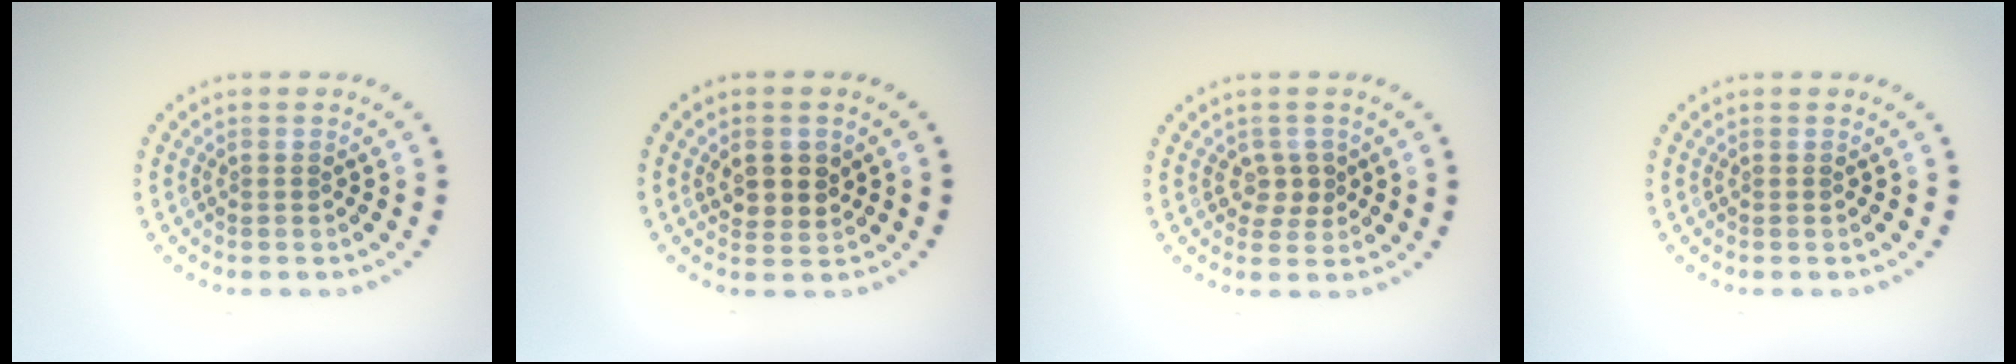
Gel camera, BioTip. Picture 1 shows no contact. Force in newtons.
{"total": 2.8, "press": 2.6, "slide": 0.9}
{"total": 1.7, "press": 1.5, "slide": 0.8}
{"total": 0.0}